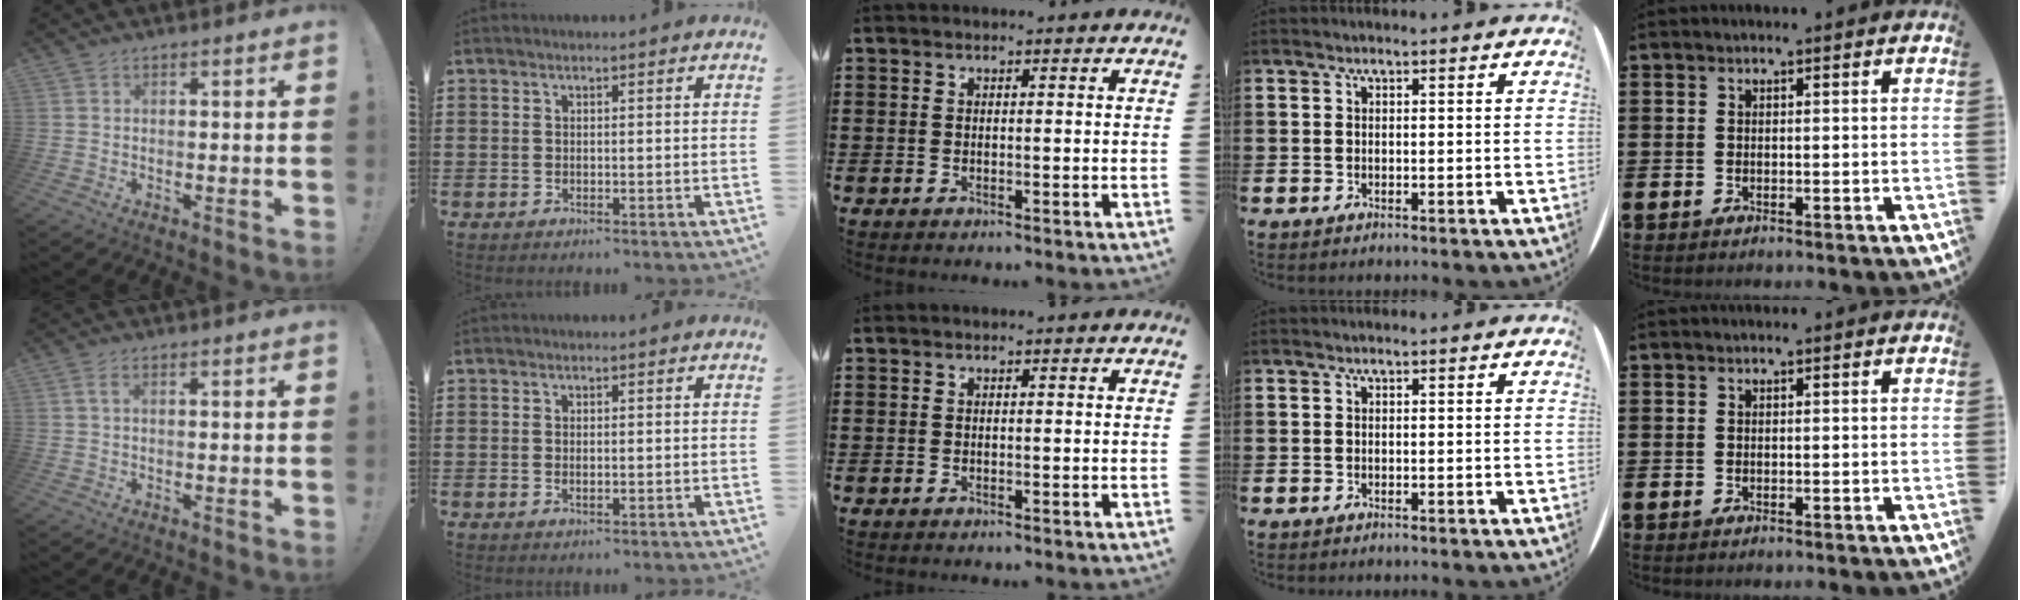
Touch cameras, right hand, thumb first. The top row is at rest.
{"thumb": {"total": 1.9, "force": [0.5, 0.5, 1.7], "torque": [-0.041, 0.006, 0.011]}, "index": {"total": 0.8, "force": [0.0, 0.3, 0.7], "torque": [-0.014, 0.000, 0.000]}}